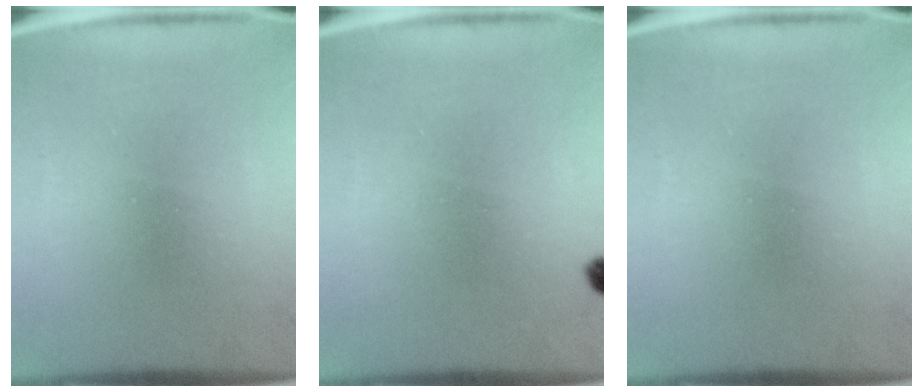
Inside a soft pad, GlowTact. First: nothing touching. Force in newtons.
{"total": 1.5}
{"total": 0.0}